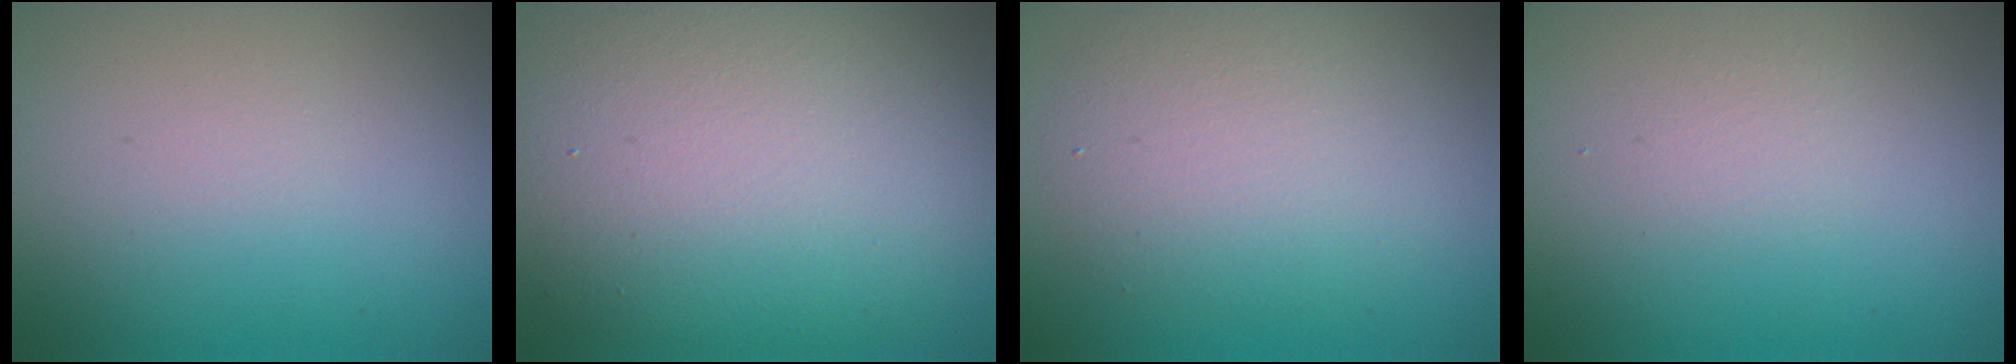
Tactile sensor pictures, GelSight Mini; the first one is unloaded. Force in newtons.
{"total": 13.3, "press": 13.3, "slide": 0.5}
{"total": 4.8, "press": 4.8, "slide": 0.1}
{"total": 1.1, "press": 1.1, "slide": 0.1}